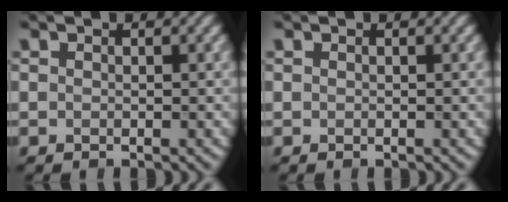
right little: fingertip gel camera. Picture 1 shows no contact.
{"total": 0.0}